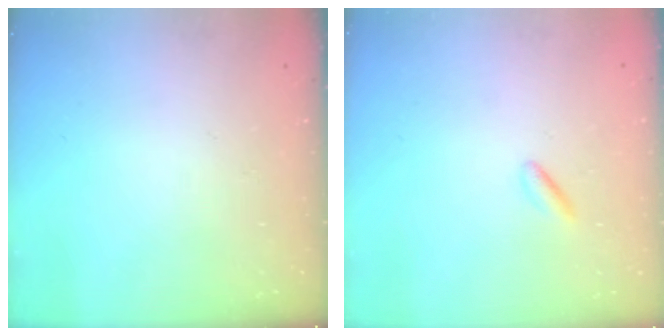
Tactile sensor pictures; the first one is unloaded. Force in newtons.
{"total": 0.7, "press": 0.6, "slide": 0.4}